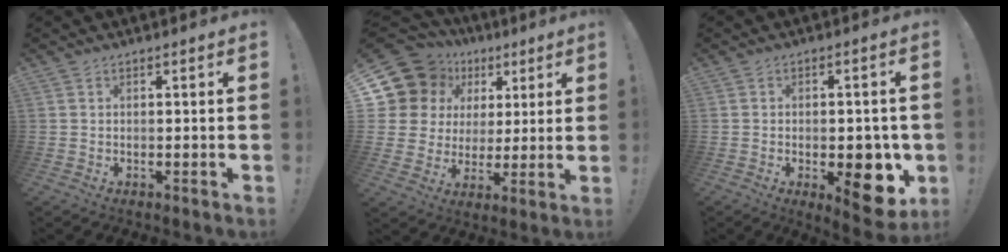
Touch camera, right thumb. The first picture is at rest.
{"total": 14.1, "force": [6.9, 11.0, 5.3], "torque": [-0.098, -0.038, 0.149]}
{"total": 11.6, "force": [-3.1, 6.1, 9.4], "torque": [-0.088, 0.005, -0.038]}